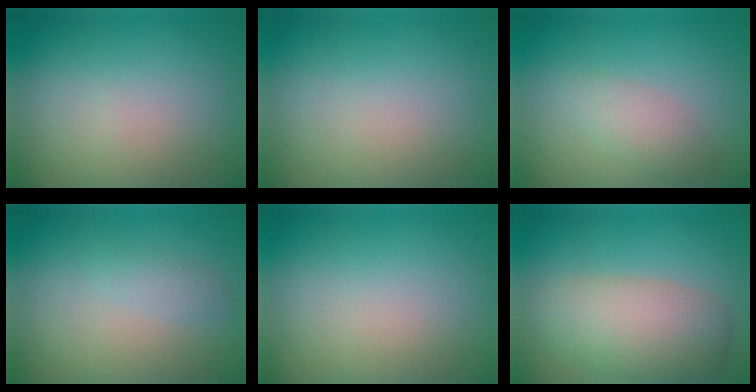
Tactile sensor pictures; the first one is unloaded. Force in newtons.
{"total": 0.0}
{"total": 2.1, "press": 2.1, "slide": 0.1}
{"total": 1.2, "press": 1.2, "slide": 0.0}
{"total": 0.0}
{"total": 5.7, "press": 5.6, "slide": 0.3}